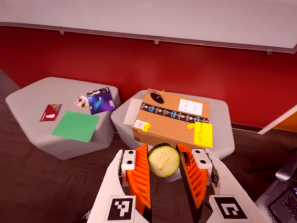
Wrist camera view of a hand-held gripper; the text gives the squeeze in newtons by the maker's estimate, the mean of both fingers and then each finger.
{"total": 11.9, "left": 12.5, "right": 11.3}